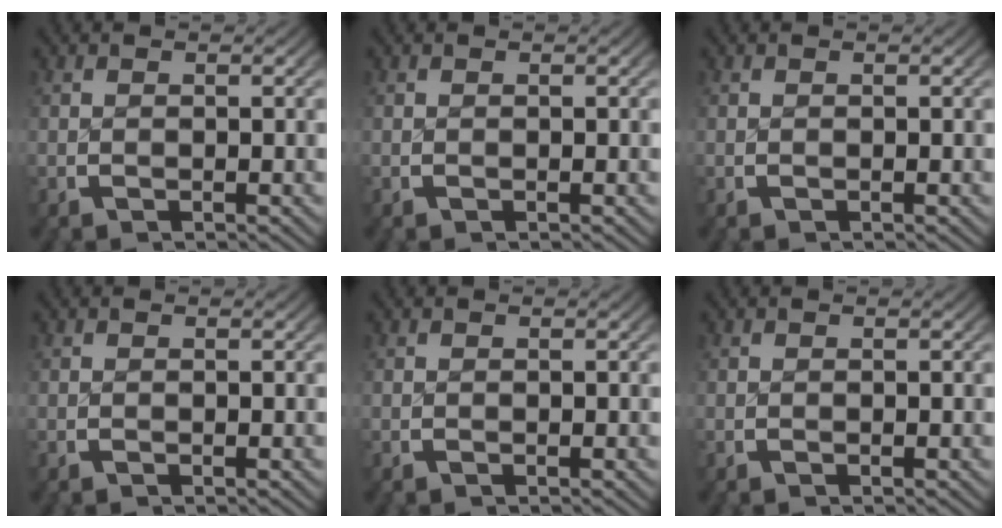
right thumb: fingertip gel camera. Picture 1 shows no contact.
{"total": 0.0}
{"total": 0.0}
{"total": 0.0}
{"total": 0.0}
{"total": 0.0}